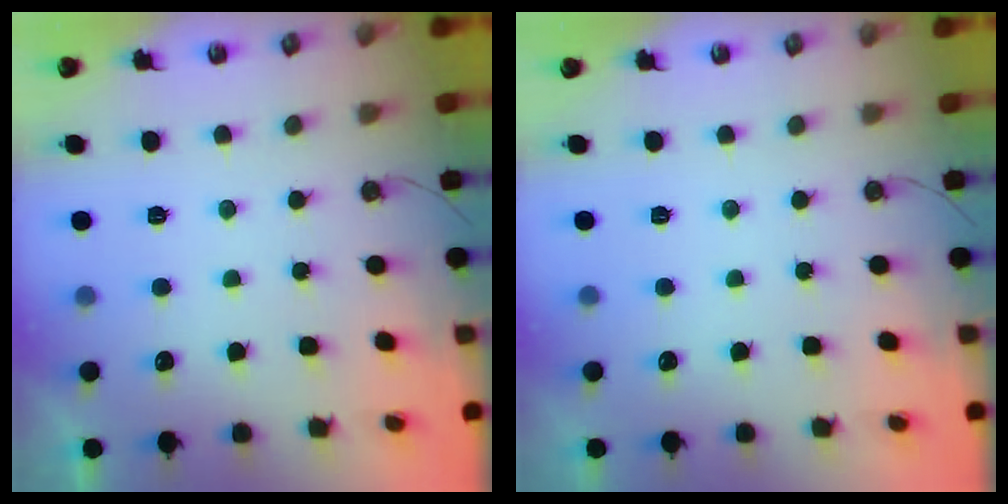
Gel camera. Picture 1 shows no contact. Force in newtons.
{"total": 0.0}